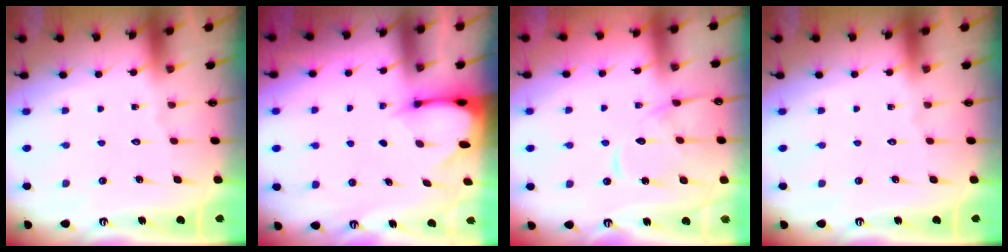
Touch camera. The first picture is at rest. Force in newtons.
{"total": 2.4, "press": 2.4, "slide": 0.3}
{"total": 11.2, "press": 11.1, "slide": 1.1}
{"total": 0.0}